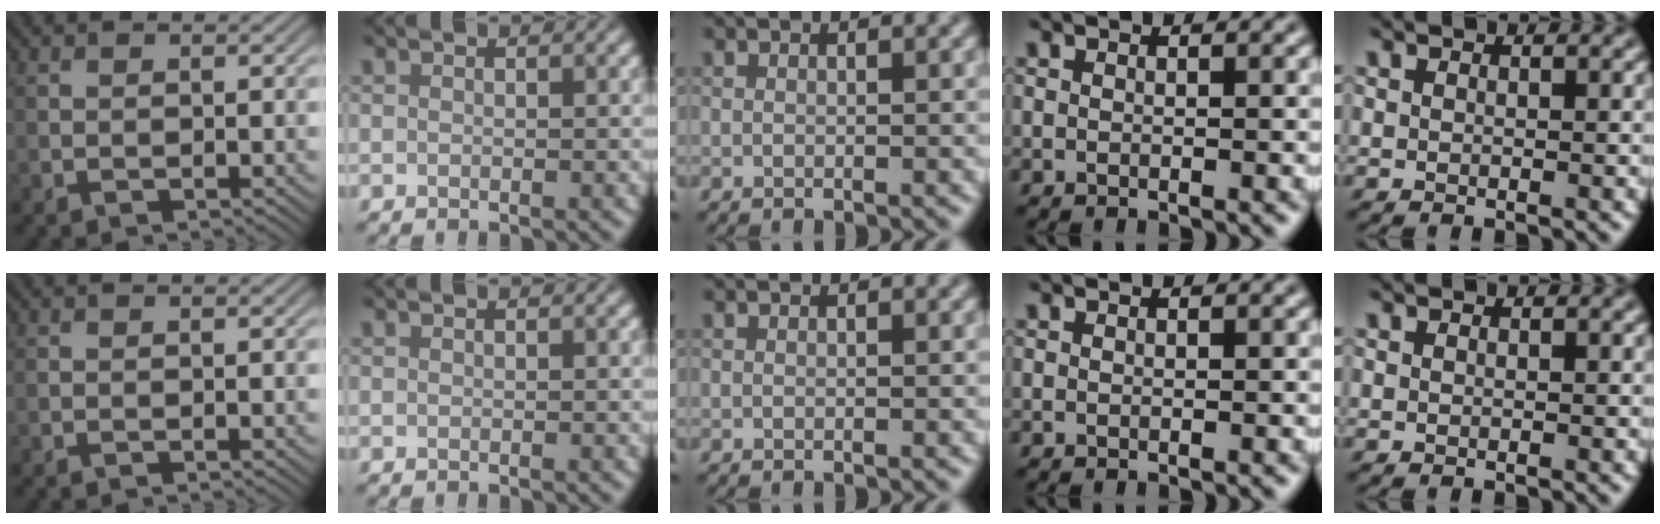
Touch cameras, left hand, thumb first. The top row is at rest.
{}